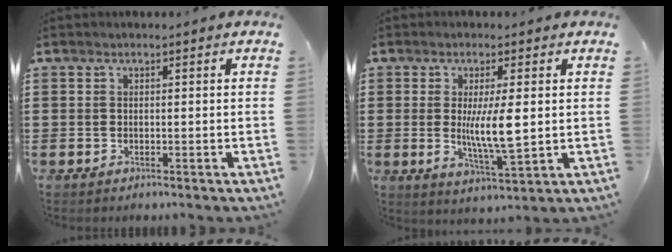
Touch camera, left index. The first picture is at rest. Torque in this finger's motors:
{"motor_torque": [1.88, -0.13, 0.93, 0.16]}